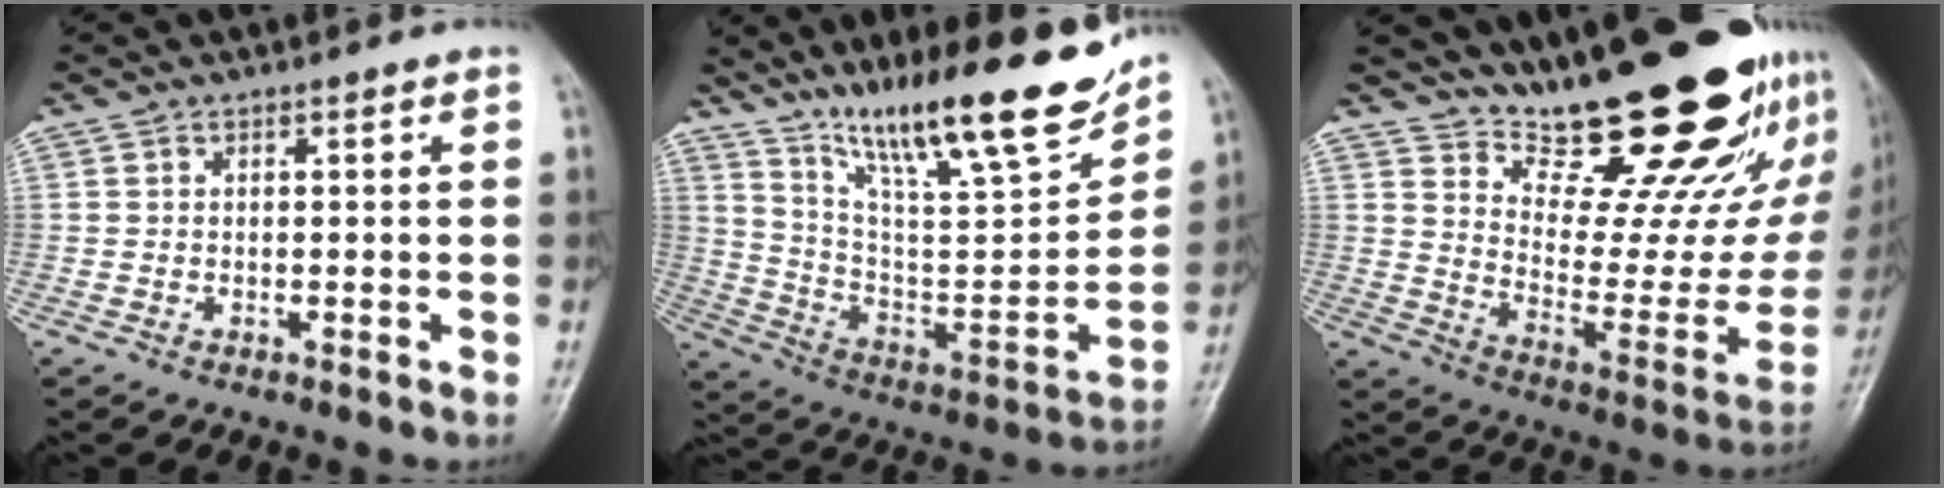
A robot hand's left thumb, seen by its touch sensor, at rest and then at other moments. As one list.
[{"total": 24.8, "force": [17.0, 5.8, 17.1], "torque": [-0.245, -0.065, 0.289]}, {"total": 26.4, "force": [21.0, 7.8, 13.8], "torque": [-0.168, -0.148, 0.299]}]